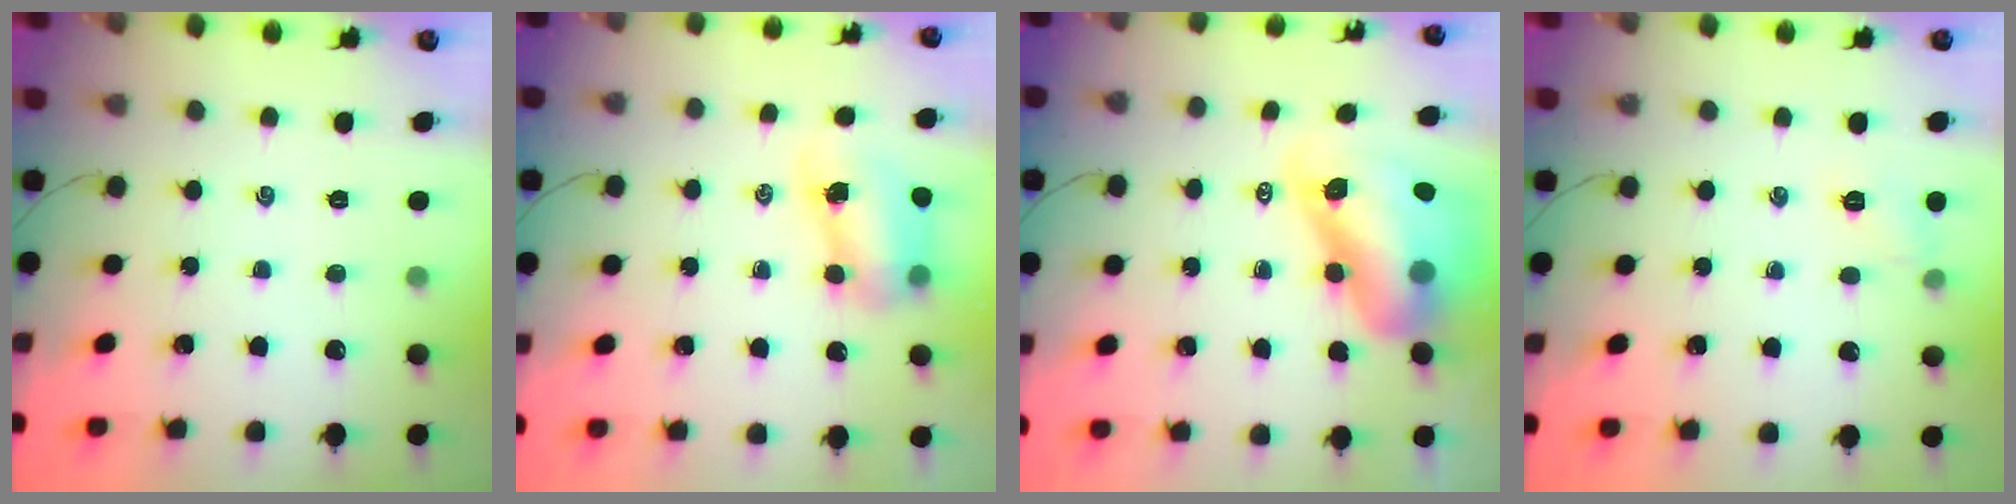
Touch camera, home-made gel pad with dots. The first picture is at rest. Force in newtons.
{"total": 7.9, "press": 7.8, "slide": 1.3}
{"total": 15.3, "press": 14.6, "slide": 4.4}
{"total": 6.4, "press": 6.1, "slide": 1.8}